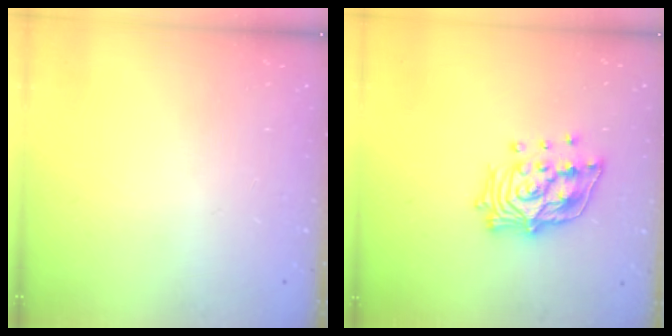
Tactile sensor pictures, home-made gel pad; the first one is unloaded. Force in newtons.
{"total": 16.0, "press": 15.9, "slide": 2.3}